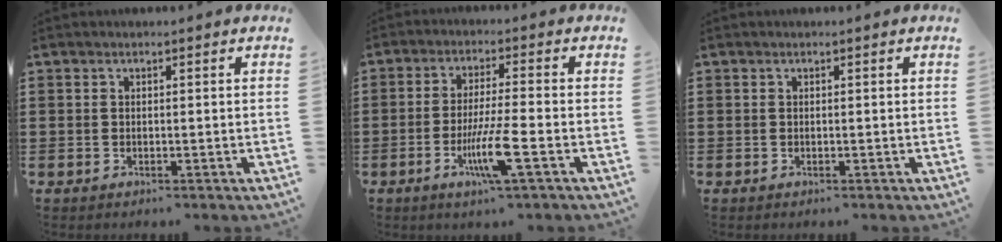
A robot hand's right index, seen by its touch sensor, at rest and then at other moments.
{"total": 7.9, "force": [-3.0, 0.4, 7.3], "torque": [-0.146, -0.019, -0.056]}
{"total": 0.0}